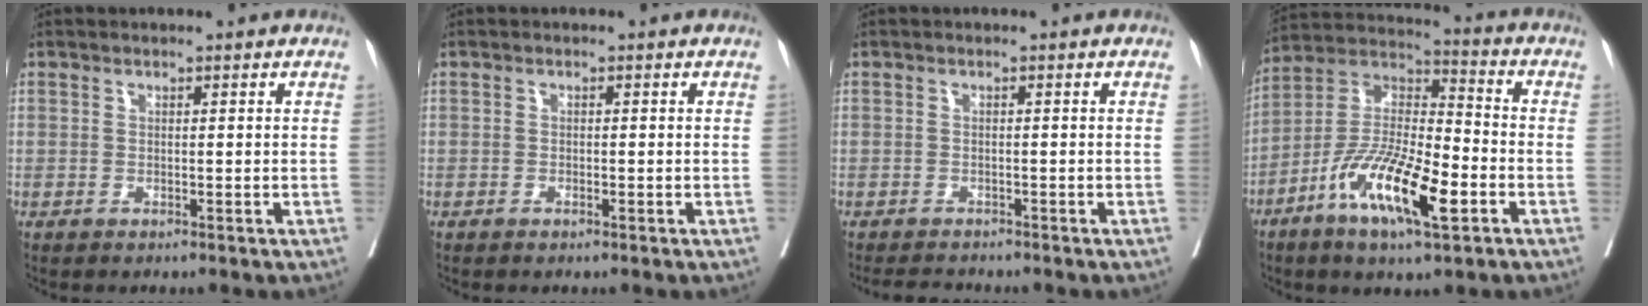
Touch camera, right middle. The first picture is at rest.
{"total": 0.7, "force": [-0.4, 0.1, 0.6], "torque": [-0.013, 0.000, -0.005]}
{"total": 3.2, "force": [-3.1, 0.7, 0.7], "torque": [-0.007, -0.008, -0.049]}
{"total": 15.3, "force": [-6.7, 3.4, 13.4], "torque": [-0.262, -0.009, -0.122]}